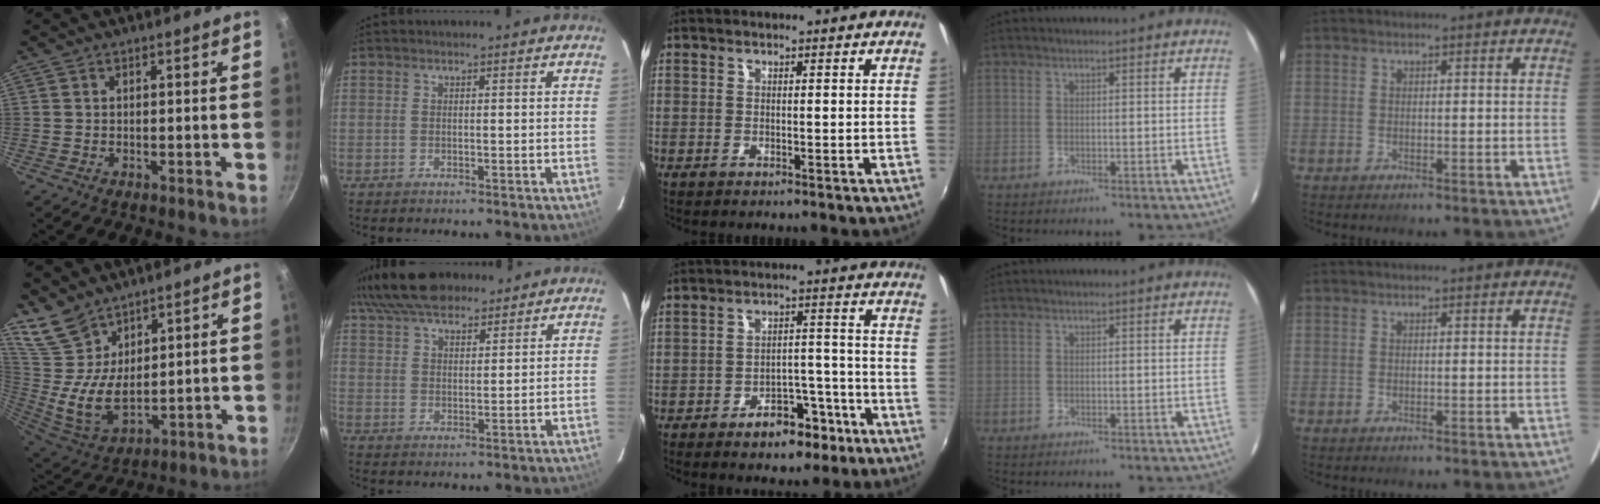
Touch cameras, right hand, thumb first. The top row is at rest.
{"thumb": {"total": 11.7, "force": [8.2, 6.1, 5.6], "torque": [-0.090, -0.053, 0.179]}, "index": {"total": 14.2, "force": [11.2, 5.9, 6.5], "torque": [-0.139, 0.056, 0.190]}, "middle": {"total": 8.6, "force": [-5.7, 4.6, 4.5], "torque": [-0.074, 0.022, -0.070]}}